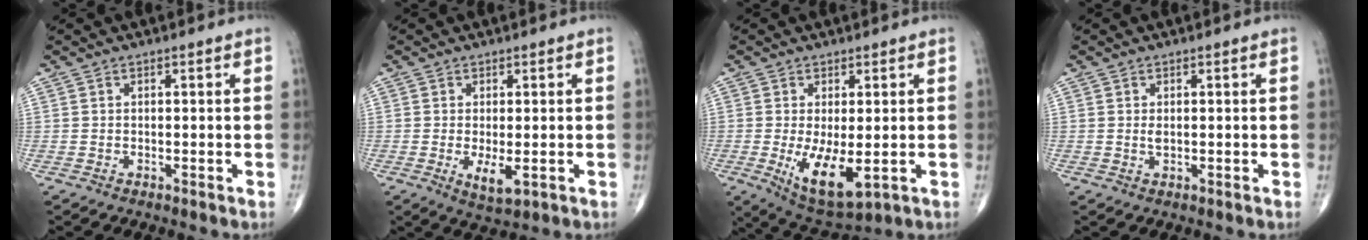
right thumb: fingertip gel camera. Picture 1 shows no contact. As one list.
[{"total": 4.3, "force": [-1.0, 1.6, 3.9], "torque": [-0.066, -0.012, -0.011]}, {"total": 9.7, "force": [-1.8, 4.0, 8.7], "torque": [-0.146, -0.028, -0.016]}, {"total": 1.0, "force": [0.1, 0.4, 0.9], "torque": [-0.017, -0.003, 0.004]}]